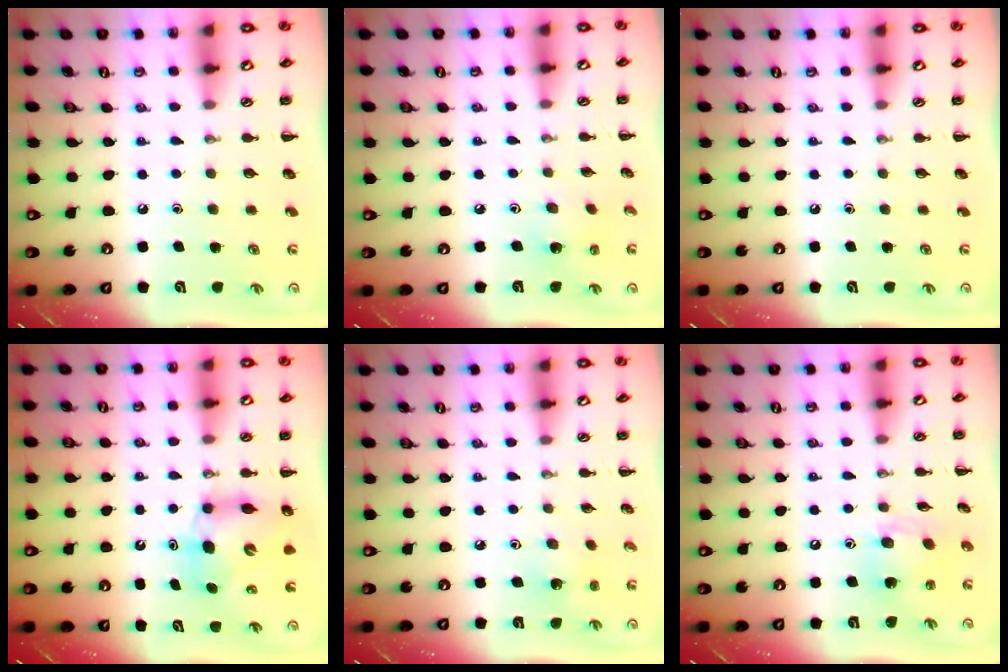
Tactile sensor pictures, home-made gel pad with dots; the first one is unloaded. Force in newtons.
{"total": 2.0, "press": 1.9, "slide": 0.6}
{"total": 0.0}
{"total": 6.8, "press": 6.6, "slide": 1.7}
{"total": 1.6, "press": 1.5, "slide": 0.5}
{"total": 8.6, "press": 8.5, "slide": 0.9}